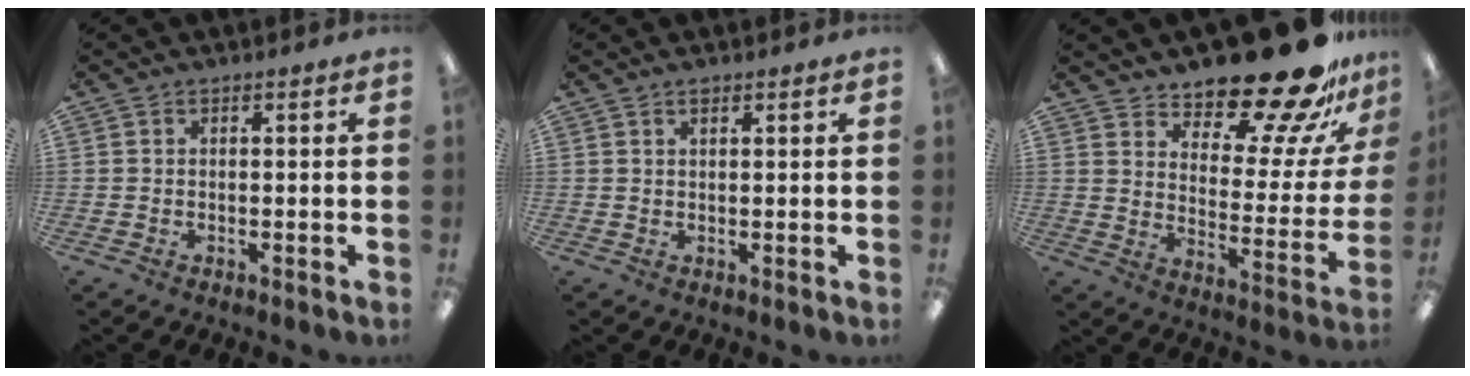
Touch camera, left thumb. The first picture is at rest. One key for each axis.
{"total": 1.4, "fx": 1.1, "fy": 0.4, "fz": 0.8, "tx": -0.018, "ty": 0.001, "tz": 0.020}
{"total": 22.3, "fx": 18.7, "fy": 6.3, "fz": 10.5, "tx": -0.134, "ty": -0.138, "tz": 0.306}